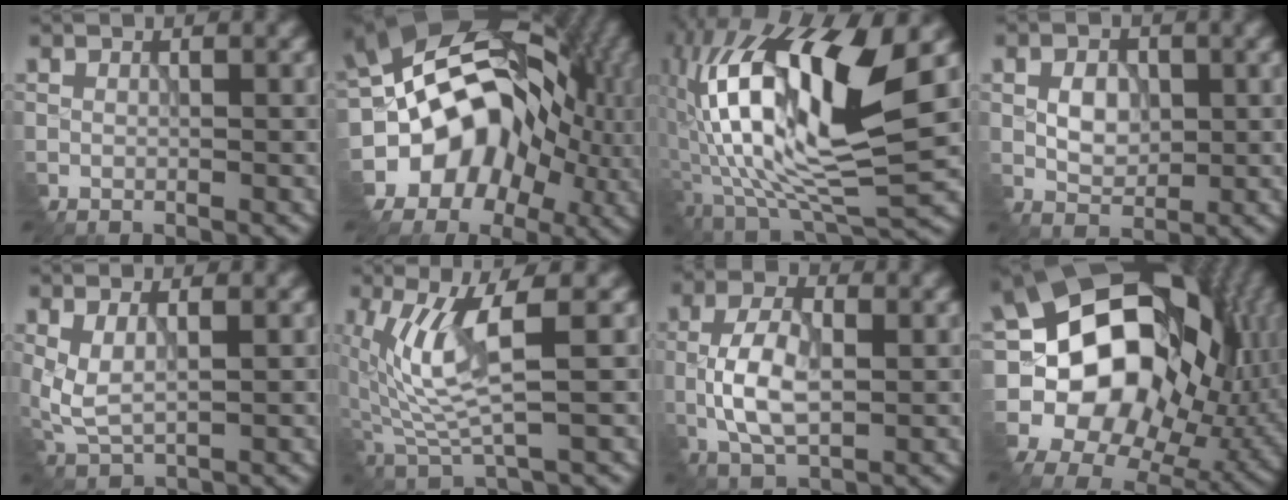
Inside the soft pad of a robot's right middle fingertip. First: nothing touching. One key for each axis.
{"total": 14.6, "fx": -2.6, "fy": 11.9, "fz": 8.0, "tx": -0.124, "ty": -0.001, "tz": -0.056}
{"total": 16.4, "fx": 1.7, "fy": 5.9, "fz": 15.2, "tx": -0.282, "ty": 0.016, "tz": 0.027}
{"total": 2.6, "fx": -0.5, "fy": 1.8, "fz": 1.7, "tx": -0.029, "ty": 0.000, "tz": -0.006}
{"total": 3.1, "fx": 0.4, "fy": 1.4, "fz": 2.7, "tx": -0.067, "ty": -0.005, "tz": 0.014}
{"total": 7.2, "fx": 0.9, "fy": 2.1, "fz": 6.8, "tx": -0.154, "ty": -0.003, "tz": 0.027}
{"total": 5.8, "fx": -1.5, "fy": 2.8, "fz": 4.8, "tx": -0.106, "ty": 0.001, "tz": -0.025}
{"total": 18.7, "fx": 1.4, "fy": 14.9, "fz": 11.2, "tx": -0.207, "ty": 0.012, "tz": 0.043}